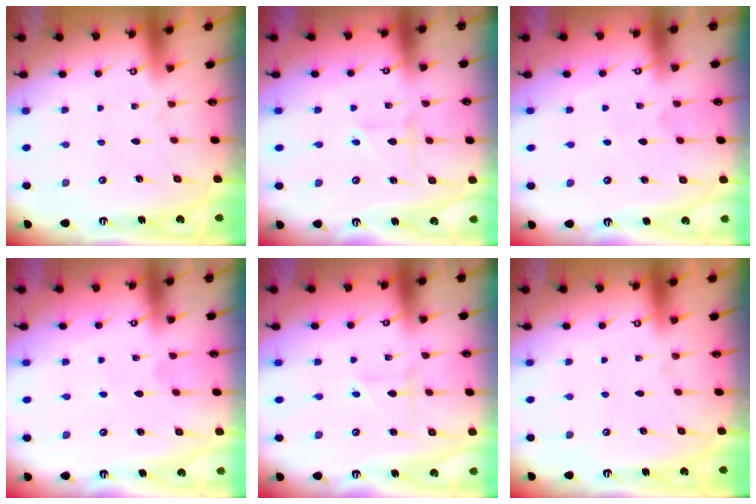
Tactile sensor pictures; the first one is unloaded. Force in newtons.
{"total": 2.5, "press": 2.3, "slide": 0.8}
{"total": 2.9, "press": 2.9, "slide": 0.2}
{"total": 2.5, "press": 2.5, "slide": 0.3}
{"total": 2.0, "press": 1.9, "slide": 0.5}
{"total": 0.0}